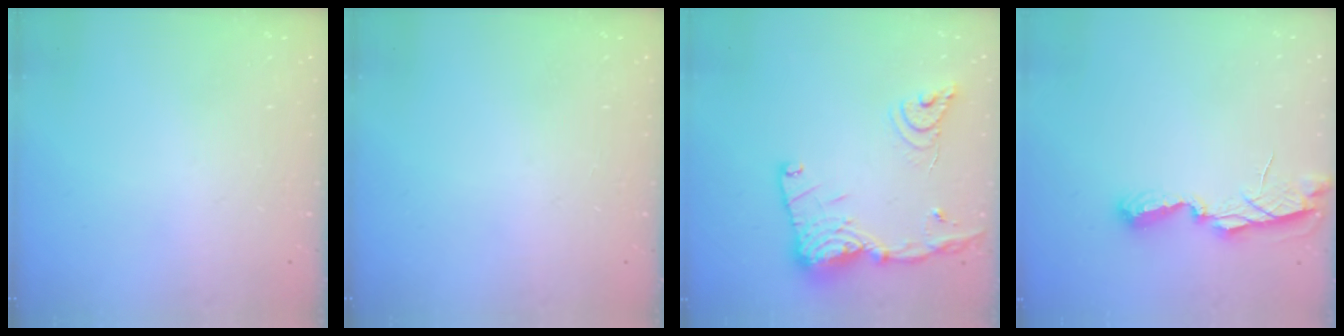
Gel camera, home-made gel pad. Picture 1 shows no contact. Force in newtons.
{"total": 0.0}
{"total": 18.5, "press": 18.4, "slide": 1.7}
{"total": 6.6, "press": 6.6, "slide": 0.2}